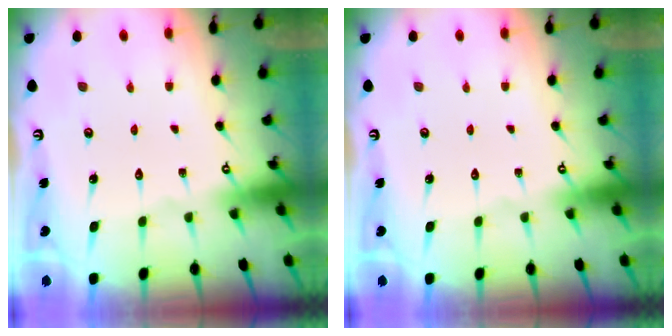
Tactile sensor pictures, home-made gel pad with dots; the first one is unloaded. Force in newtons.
{"total": 0.0}